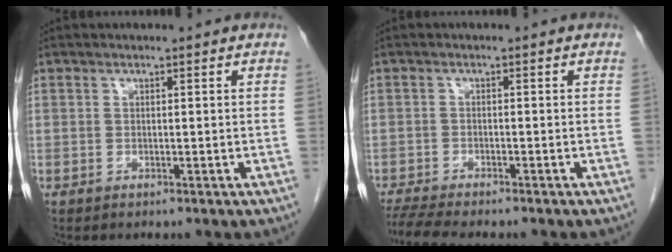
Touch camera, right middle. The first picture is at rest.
{"total": 6.6, "force": [-5.9, 0.4, 2.9], "torque": [-0.050, -0.013, -0.096]}